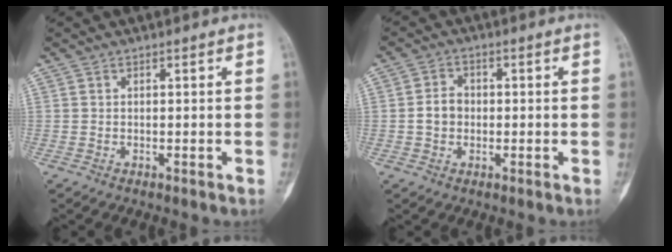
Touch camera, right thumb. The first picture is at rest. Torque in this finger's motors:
{"motor_torque": [0.84, 0.56, 0.37, -0.20, 0.06]}